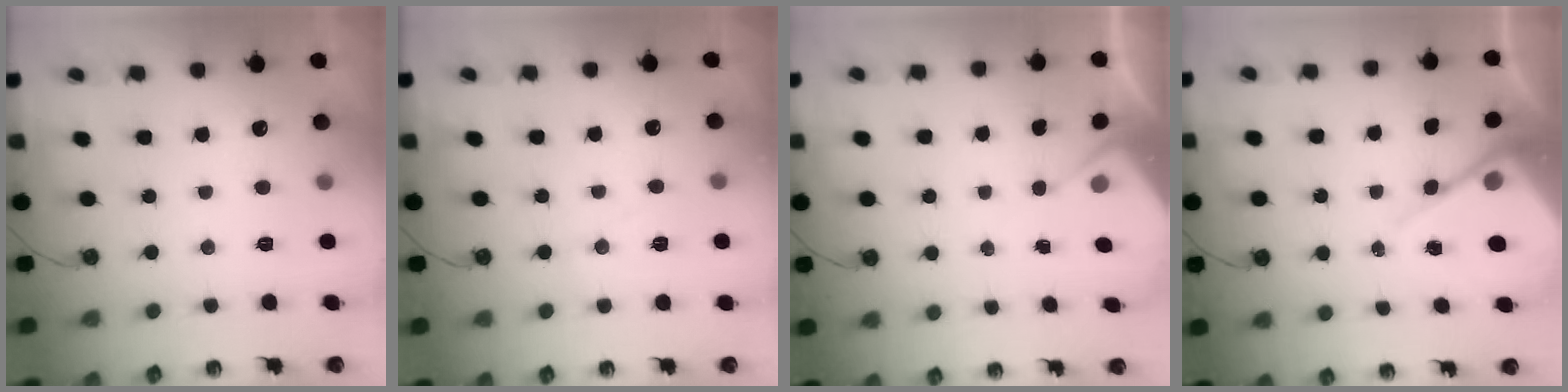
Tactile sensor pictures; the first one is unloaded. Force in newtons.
{"total": 5.8, "press": 5.7, "slide": 0.8}
{"total": 2.9, "press": 2.9, "slide": 0.4}
{"total": 8.4, "press": 8.4, "slide": 0.7}